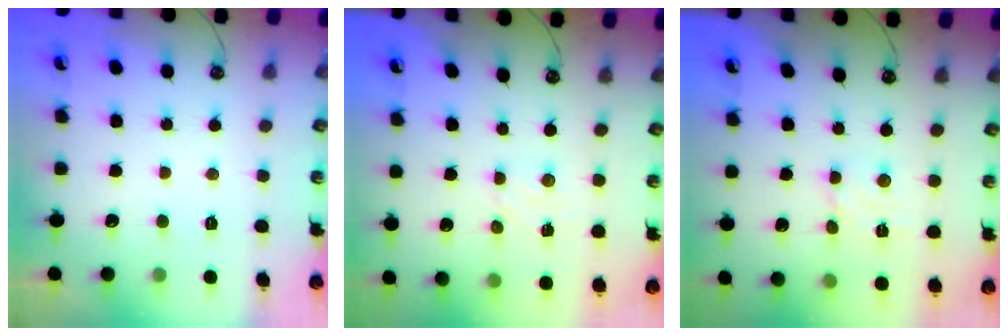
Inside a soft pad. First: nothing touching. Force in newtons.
{"total": 2.3, "press": 2.3, "slide": 0.4}
{"total": 3.2, "press": 3.2, "slide": 0.5}